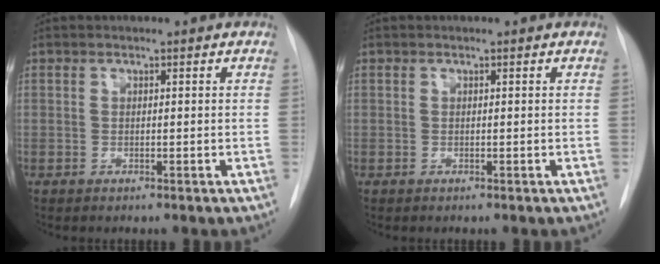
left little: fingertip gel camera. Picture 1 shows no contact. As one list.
[{"total": 0.0}]